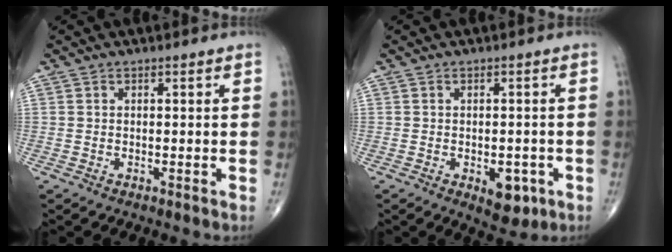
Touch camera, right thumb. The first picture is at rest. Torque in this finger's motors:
{"motor_torque": [1.48, 1.13, 0.30, -0.68, 0.17]}